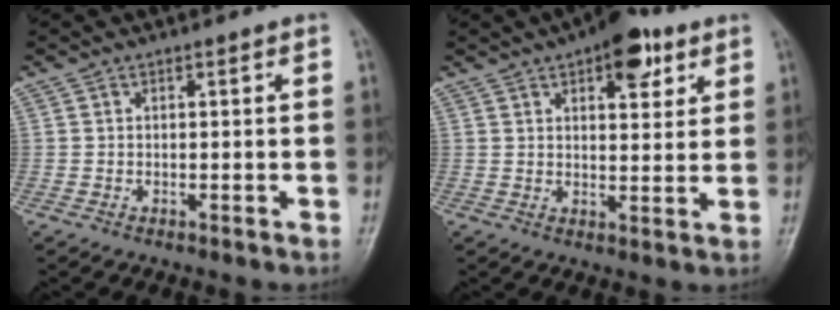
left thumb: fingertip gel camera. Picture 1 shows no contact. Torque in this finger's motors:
{"motor_torque": [1.46, 0.50, 1.04, -0.46, 0.01]}